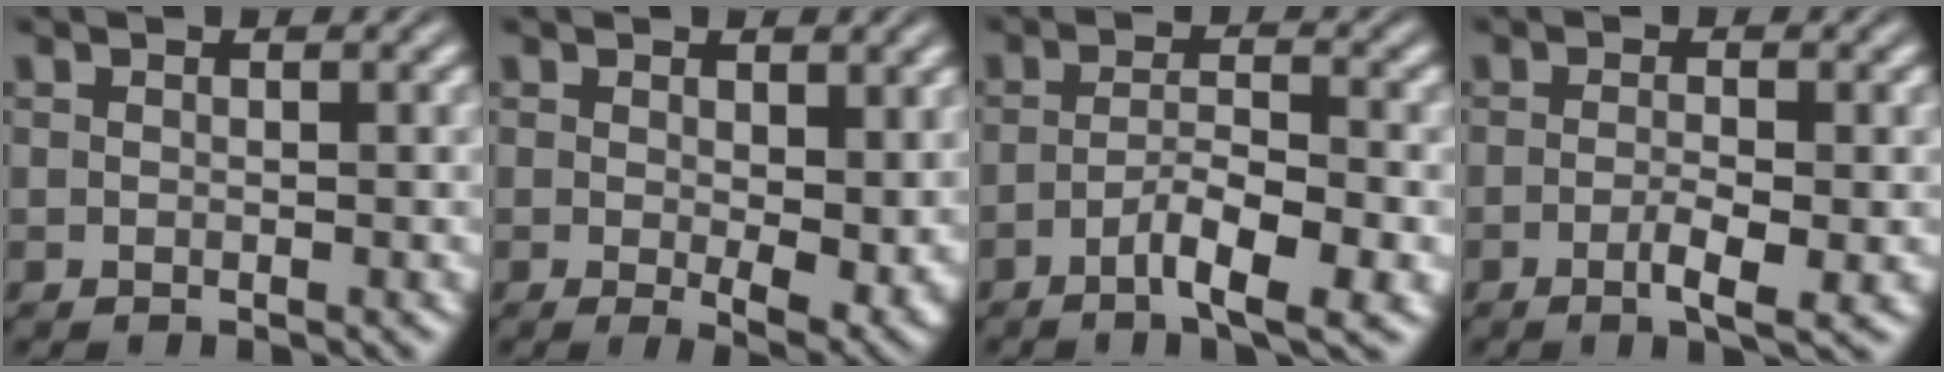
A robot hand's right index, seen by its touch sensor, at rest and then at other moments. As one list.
[{"total": 3.4, "force": [-0.1, 1.0, 3.2], "torque": [-0.041, -0.026, 0.009]}, {"total": 4.6, "force": [-2.6, 0.4, 3.8], "torque": [-0.053, -0.013, -0.039]}, {"total": 2.6, "force": [-1.1, 0.0, 2.4], "torque": [-0.042, -0.006, -0.019]}]